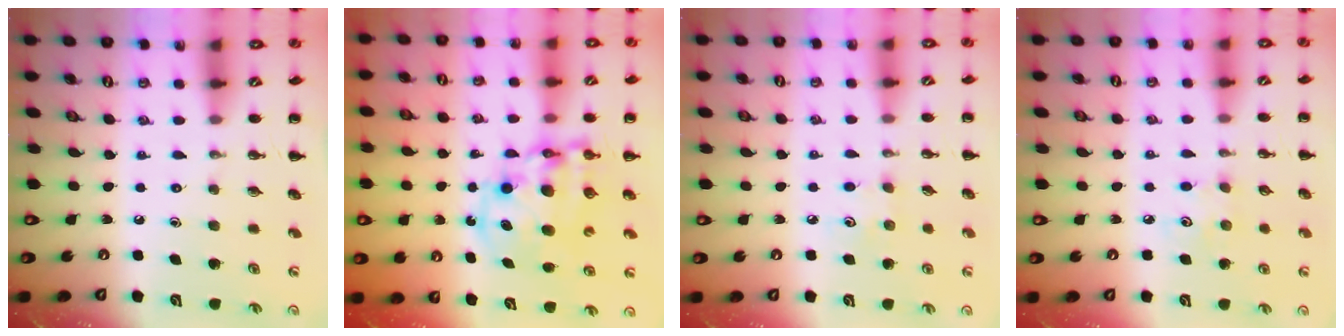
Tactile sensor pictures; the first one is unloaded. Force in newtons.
{"total": 12.1, "press": 11.8, "slide": 2.9}
{"total": 4.8, "press": 4.7, "slide": 1.0}
{"total": 3.5, "press": 3.4, "slide": 0.9}